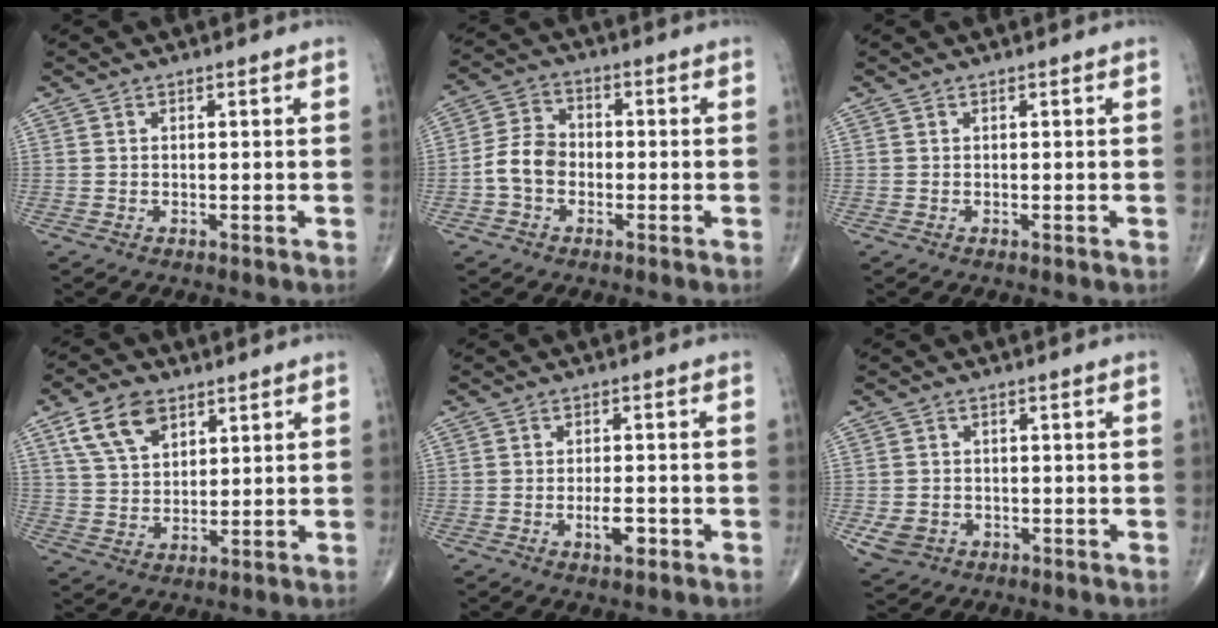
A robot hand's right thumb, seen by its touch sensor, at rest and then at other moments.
{"total": 6.9, "force": [-1.7, 5.2, 4.1], "torque": [-0.068, 0.024, -0.045]}
{"total": 0.0}
{"total": 9.7, "force": [5.2, 5.9, 5.7], "torque": [-0.089, -0.017, 0.102]}
{"total": 3.8, "force": [-1.5, 1.5, 3.2], "torque": [-0.047, 0.003, -0.024]}
{"total": 4.4, "force": [-1.5, 3.7, 1.9], "torque": [-0.033, 0.005, -0.019]}